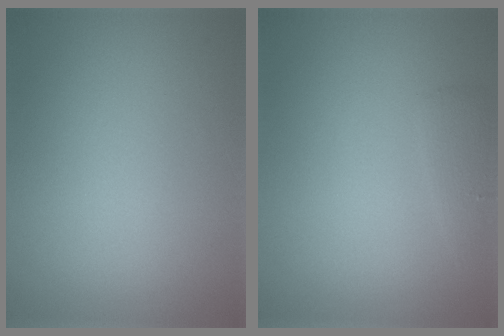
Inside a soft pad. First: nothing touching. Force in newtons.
{"total": 1.3, "press": 1.3, "slide": 0.1}